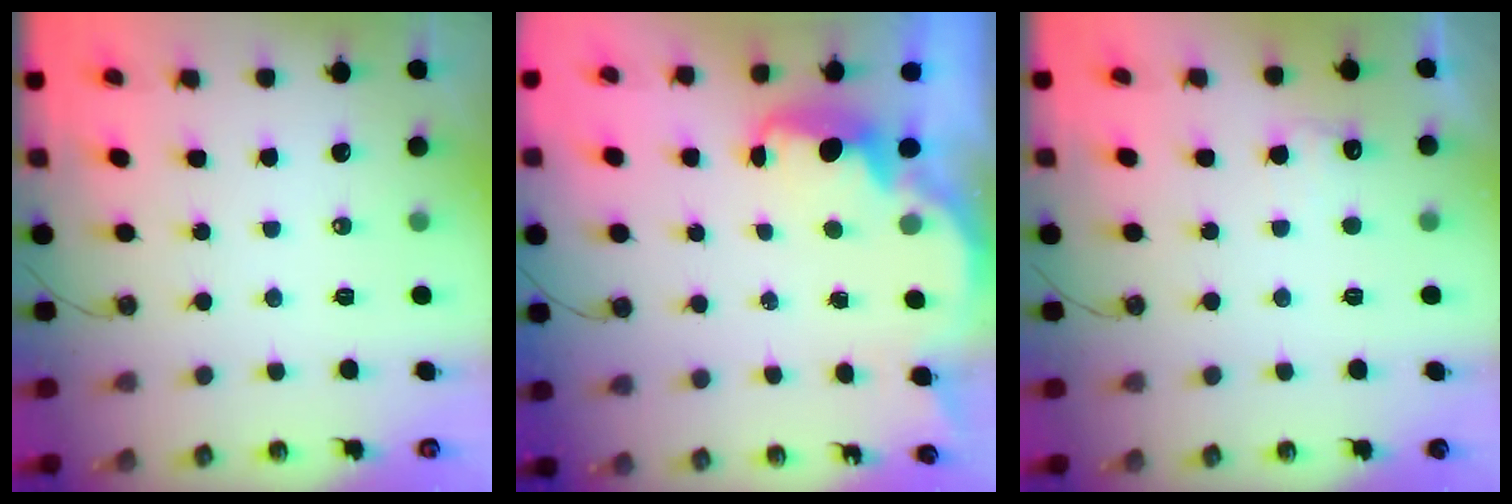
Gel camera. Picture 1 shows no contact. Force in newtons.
{"total": 2.7, "press": 2.6, "slide": 0.6}
{"total": 7.4, "press": 7.3, "slide": 1.3}